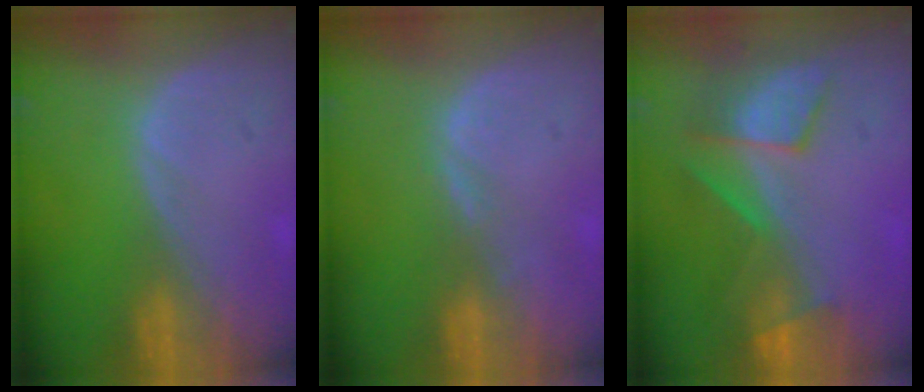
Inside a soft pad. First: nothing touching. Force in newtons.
{"total": 1.9, "press": 1.5, "slide": 1.1}
{"total": 8.0, "press": 7.5, "slide": 2.8}